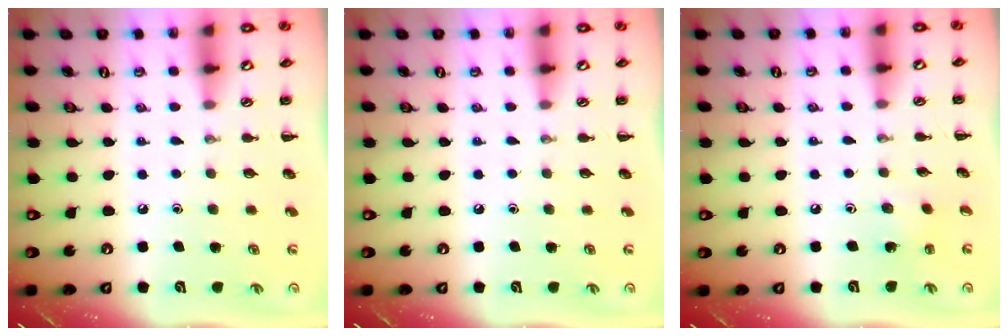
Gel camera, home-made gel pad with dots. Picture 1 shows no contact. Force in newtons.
{"total": 0.0}
{"total": 1.9, "press": 1.8, "slide": 0.6}